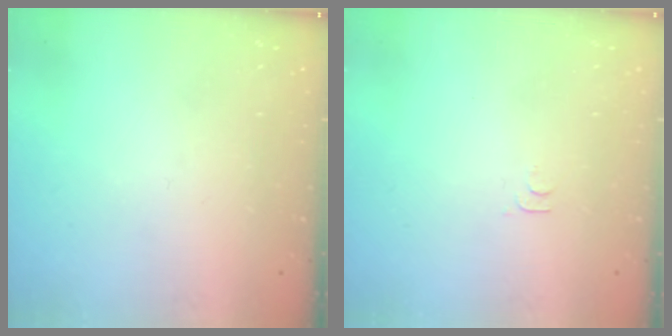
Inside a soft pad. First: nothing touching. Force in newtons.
{"total": 5.8, "press": 5.8, "slide": 0.7}